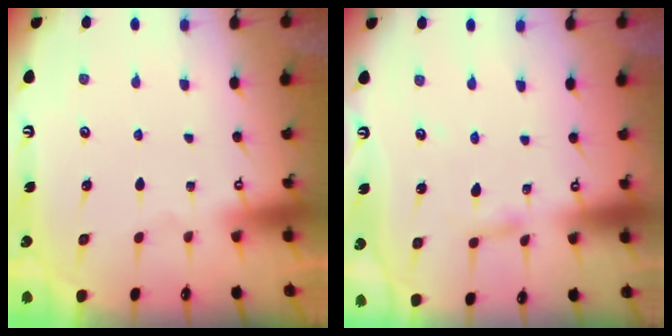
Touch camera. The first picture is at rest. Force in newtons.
{"total": 2.5, "press": 2.5, "slide": 0.2}